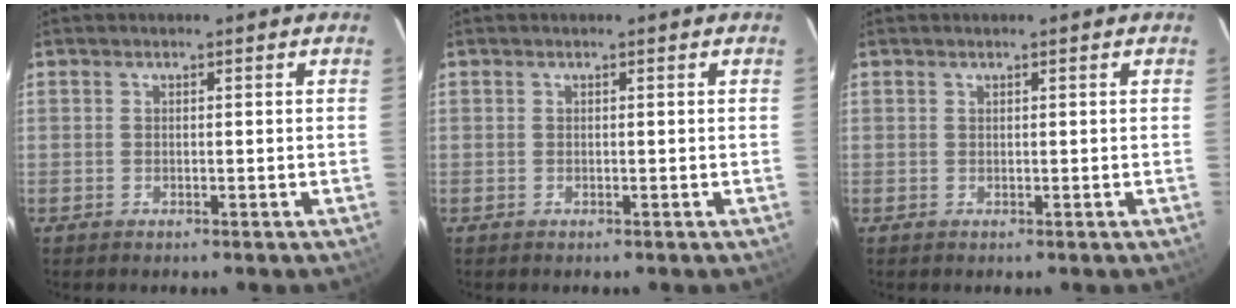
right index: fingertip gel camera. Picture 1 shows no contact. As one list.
[{"total": 0.0}, {"total": 0.0}]